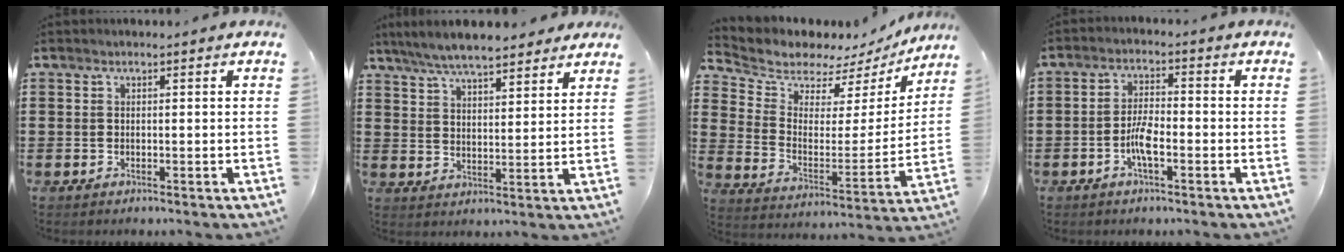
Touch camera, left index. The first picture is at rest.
{"total": 6.9, "force": [6.3, 1.2, 2.5], "torque": [-0.071, -0.013, 0.115]}
{"total": 6.3, "force": [5.9, 2.0, 0.8], "torque": [-0.056, -0.048, 0.102]}
{"total": 4.9, "force": [-1.8, 1.5, 4.3], "torque": [-0.092, 0.001, -0.038]}